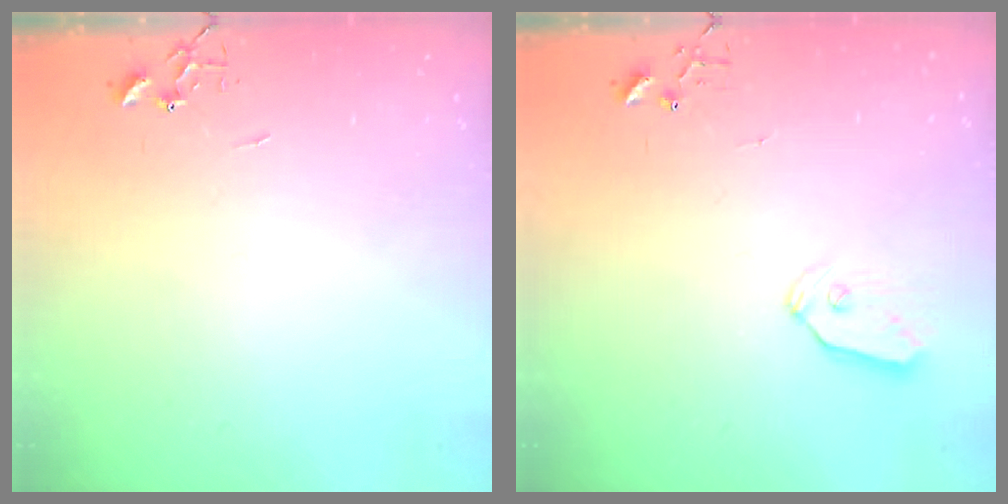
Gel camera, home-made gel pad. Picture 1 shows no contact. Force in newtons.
{"total": 6.3, "press": 6.3, "slide": 0.1}